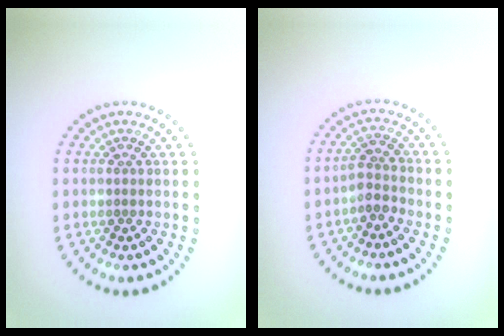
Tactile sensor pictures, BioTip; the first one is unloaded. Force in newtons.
{"total": 1.9, "press": 1.5, "slide": 1.1}